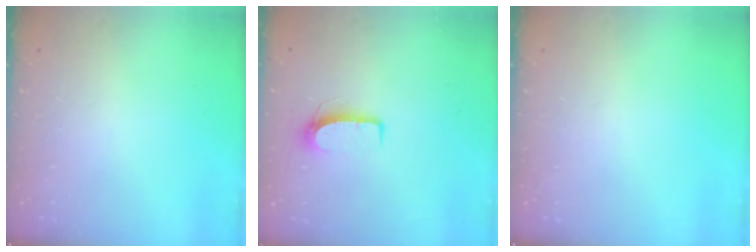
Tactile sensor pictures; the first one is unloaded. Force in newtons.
{"total": 7.0, "press": 7.0, "slide": 0.6}
{"total": 0.0}